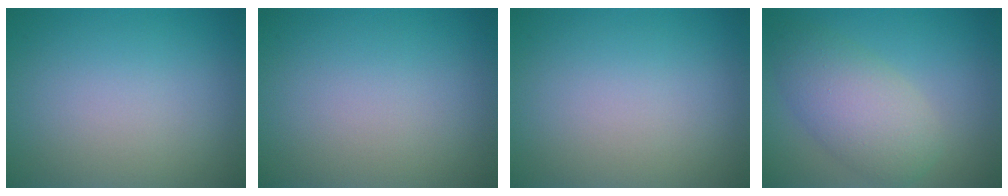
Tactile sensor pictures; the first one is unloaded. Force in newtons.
{"total": 0.0}
{"total": 0.0}
{"total": 5.1, "press": 5.1, "slide": 0.2}